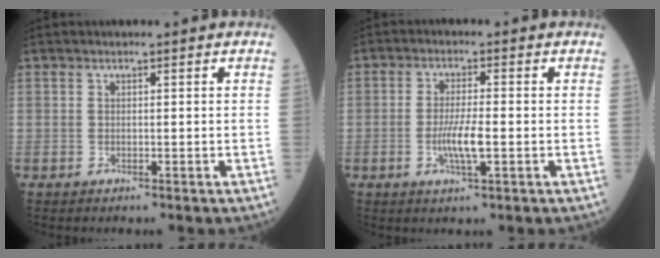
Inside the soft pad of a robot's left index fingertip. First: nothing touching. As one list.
[{"total": 4.9, "force": [-1.2, 0.6, 4.7], "torque": [-0.096, -0.006, -0.022]}]